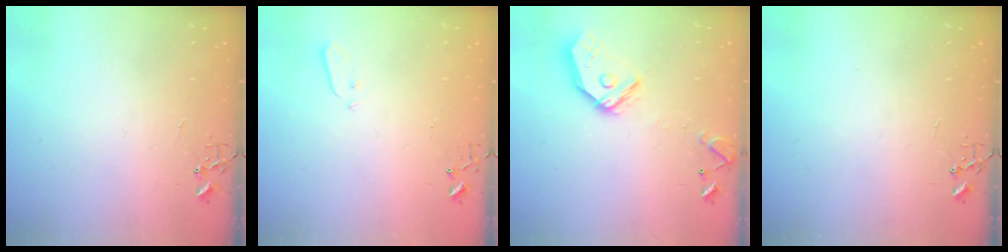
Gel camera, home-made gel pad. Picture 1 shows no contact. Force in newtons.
{"total": 3.0, "press": 3.0, "slide": 0.3}
{"total": 14.6, "press": 14.4, "slide": 1.8}
{"total": 0.0}